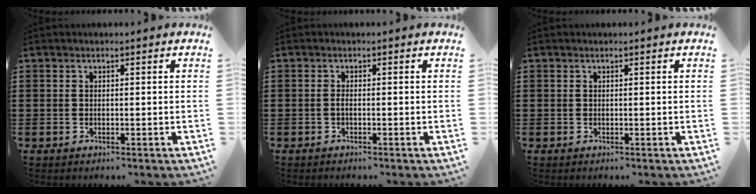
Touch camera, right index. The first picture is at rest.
{"total": 0.9, "force": [-0.5, 0.1, 0.7], "torque": [-0.016, -0.004, -0.008]}
{"total": 0.0}